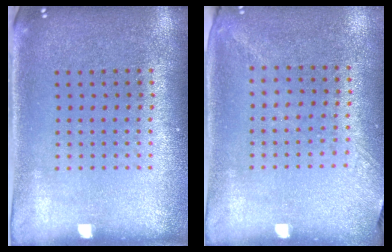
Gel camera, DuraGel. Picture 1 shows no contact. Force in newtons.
{"total": 1.3, "press": 1.0, "slide": 0.9}